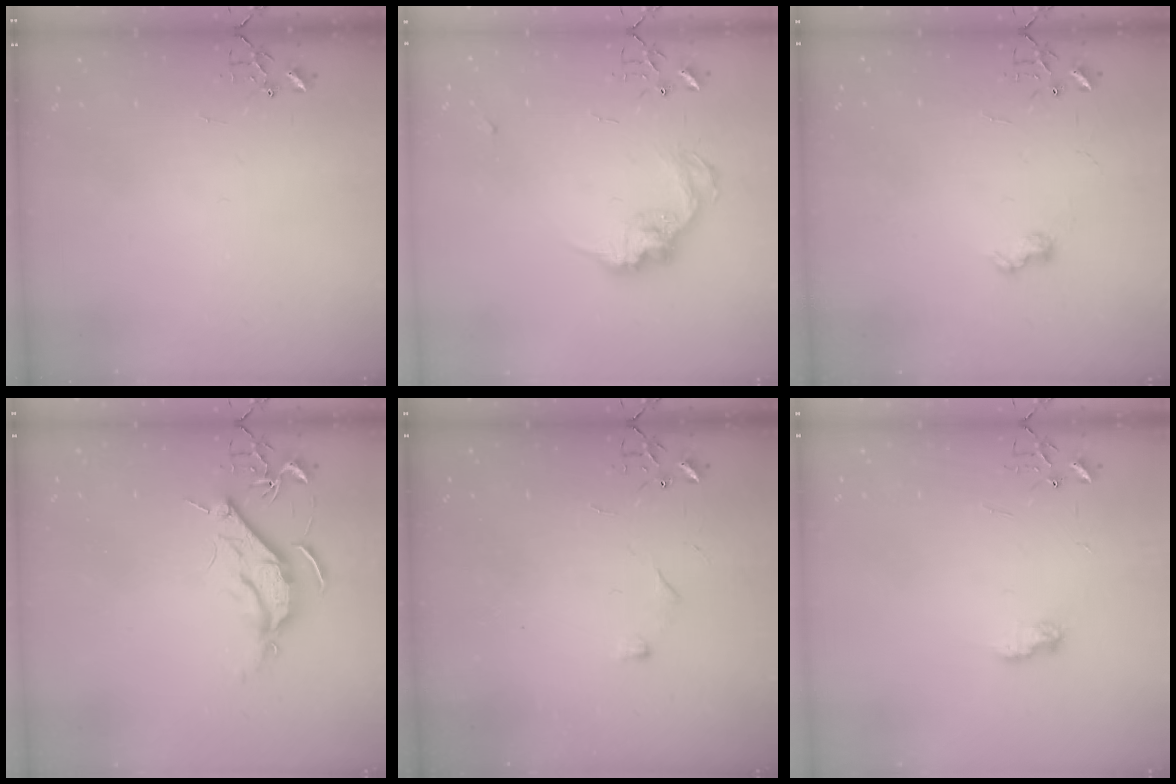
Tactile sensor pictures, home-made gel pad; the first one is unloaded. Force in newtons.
{"total": 13.5, "press": 13.5, "slide": 0.8}
{"total": 6.0, "press": 6.0, "slide": 0.7}
{"total": 9.1, "press": 9.0, "slide": 0.8}
{"total": 4.3, "press": 4.3, "slide": 0.6}
{"total": 6.3, "press": 6.3, "slide": 0.1}